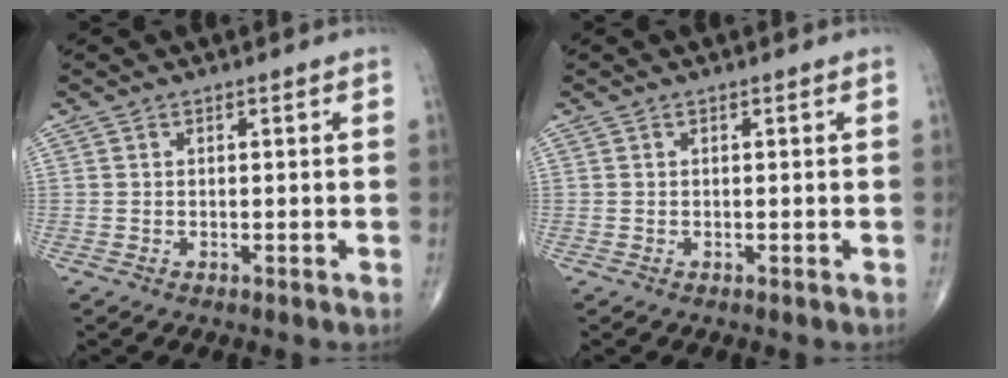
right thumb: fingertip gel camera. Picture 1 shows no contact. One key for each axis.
{"total": 0.0}